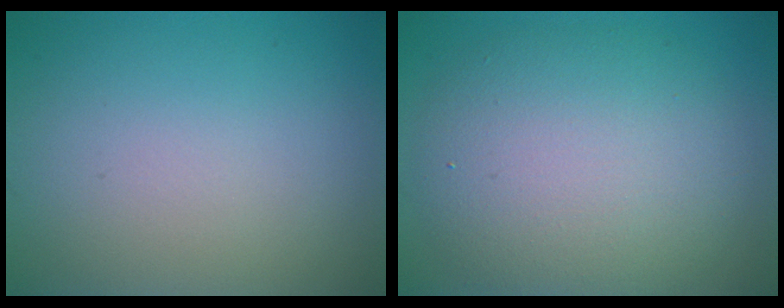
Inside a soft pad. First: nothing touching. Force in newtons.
{"total": 7.8, "press": 7.8, "slide": 0.6}